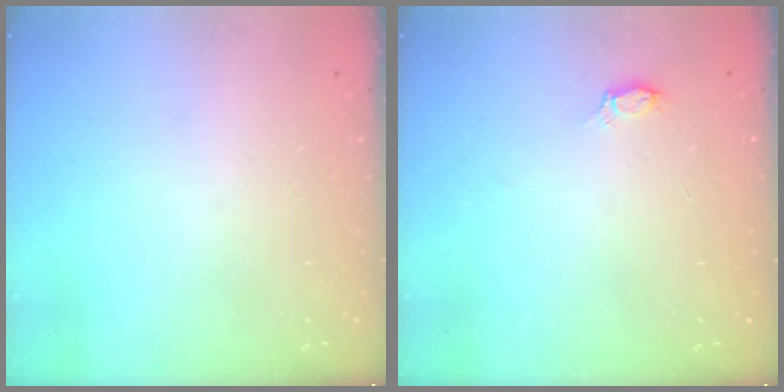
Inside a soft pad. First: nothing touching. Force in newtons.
{"total": 3.1, "press": 3.1, "slide": 0.4}